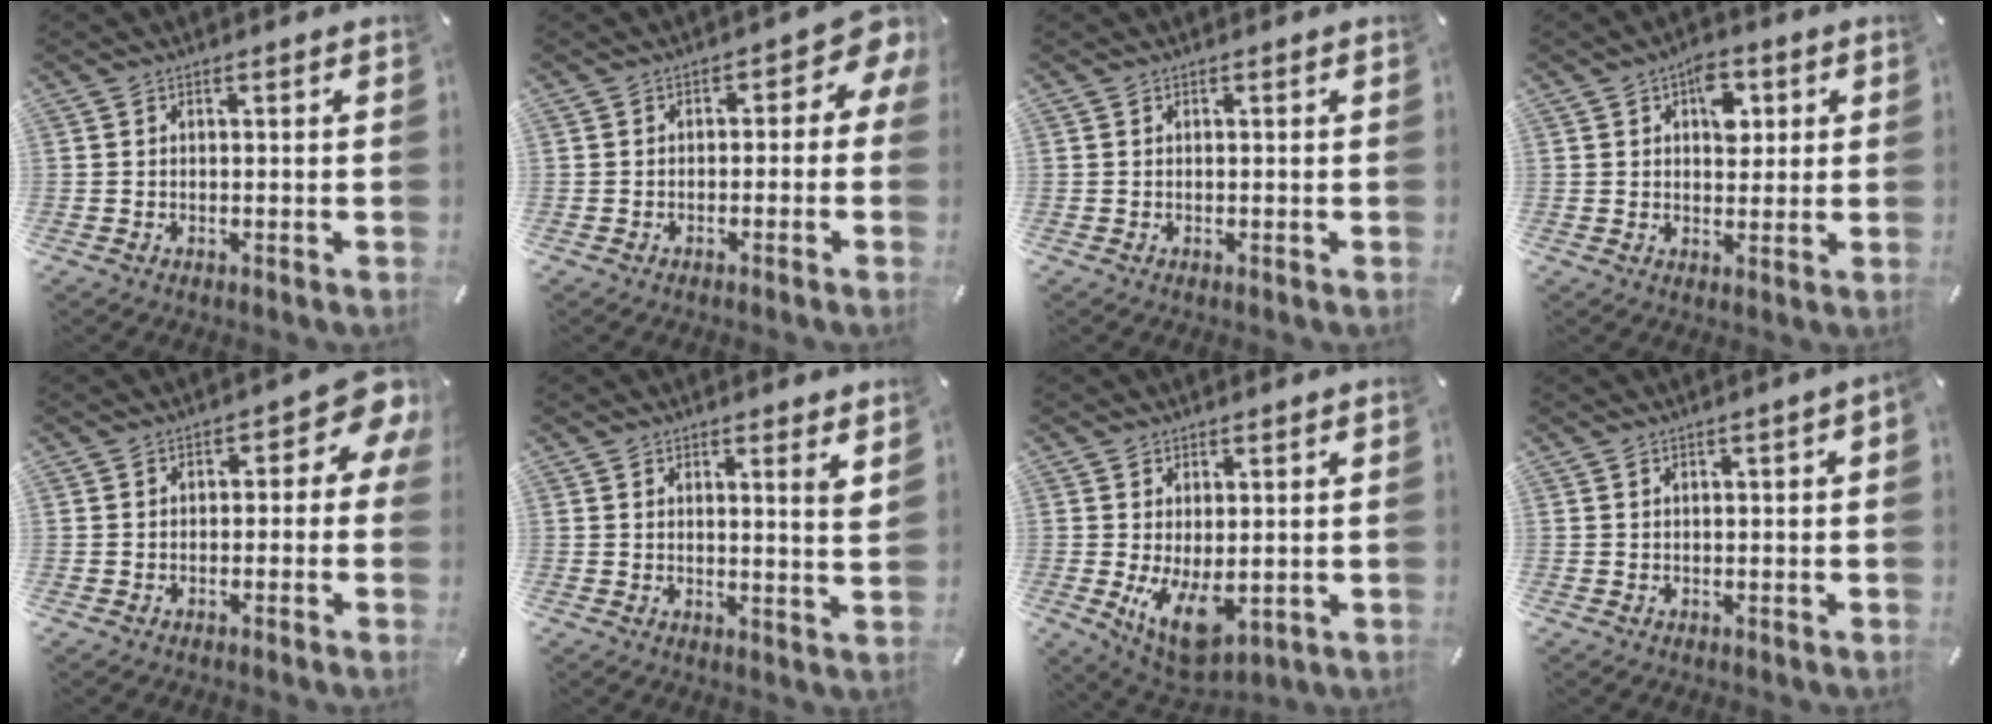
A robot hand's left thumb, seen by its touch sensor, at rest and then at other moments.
{"total": 5.7, "force": [0.3, 3.6, 4.4], "torque": [-0.054, -0.006, -0.002]}
{"total": 0.0}
{"total": 7.4, "force": [2.4, 4.8, 5.1], "torque": [-0.050, -0.008, 0.033]}
{"total": 7.1, "force": [1.6, 3.9, 5.8], "torque": [-0.064, -0.018, 0.021]}
{"total": 3.0, "force": [2.4, -0.1, 1.9], "torque": [-0.027, -0.020, 0.037]}
{"total": 9.8, "force": [-0.8, 5.7, 8.0], "torque": [-0.130, -0.018, -0.006]}
{"total": 1.2, "force": [-0.1, 0.1, 1.2], "torque": [-0.019, -0.002, -0.001]}